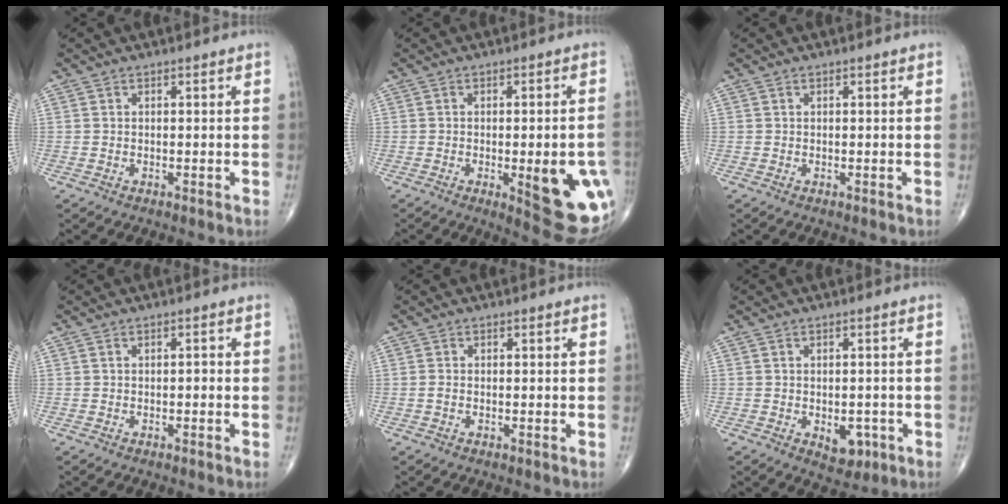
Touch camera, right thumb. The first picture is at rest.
{"total": 15.8, "force": [-3.8, 5.1, 14.5], "torque": [-0.136, -0.001, -0.024]}
{"total": 0.0}
{"total": 0.8, "force": [-0.2, 0.4, 0.6], "torque": [-0.005, 0.002, -0.008]}
{"total": 0.9, "force": [-0.2, 0.5, 0.6], "torque": [-0.017, 0.000, -0.005]}
{"total": 4.9, "force": [-1.6, 3.0, 3.4], "torque": [-0.027, 0.003, -0.012]}